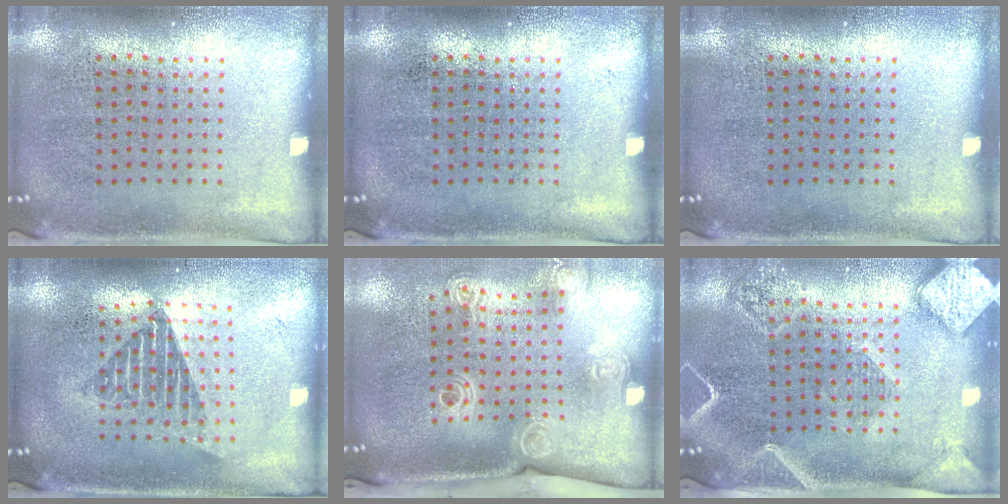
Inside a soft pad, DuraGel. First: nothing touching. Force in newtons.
{"total": 0.0}
{"total": 0.0}
{"total": 1.7, "press": 1.4, "slide": 1.1}
{"total": 2.0, "press": 1.5, "slide": 1.4}
{"total": 2.6, "press": 2.2, "slide": 1.3}